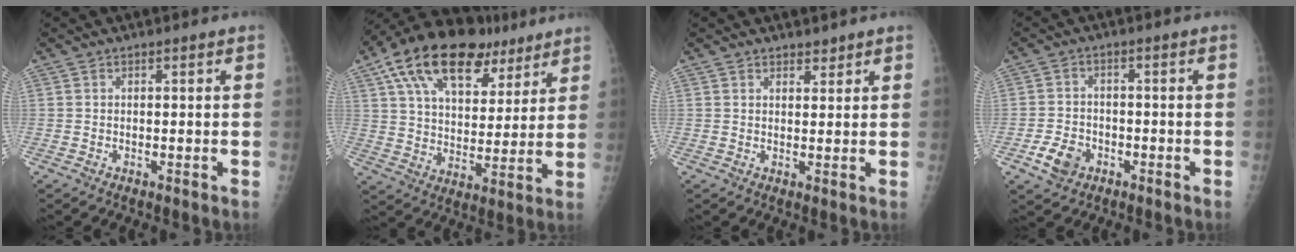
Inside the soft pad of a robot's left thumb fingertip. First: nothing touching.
{"total": 22.7, "force": [12.8, 12.3, 14.1], "torque": [-0.214, -0.006, 0.215]}
{"total": 1.9, "force": [1.5, 1.0, 0.3], "torque": [0.011, -0.010, 0.020]}
{"total": 5.5, "force": [-2.6, 4.2, 2.6], "torque": [-0.039, 0.014, -0.043]}